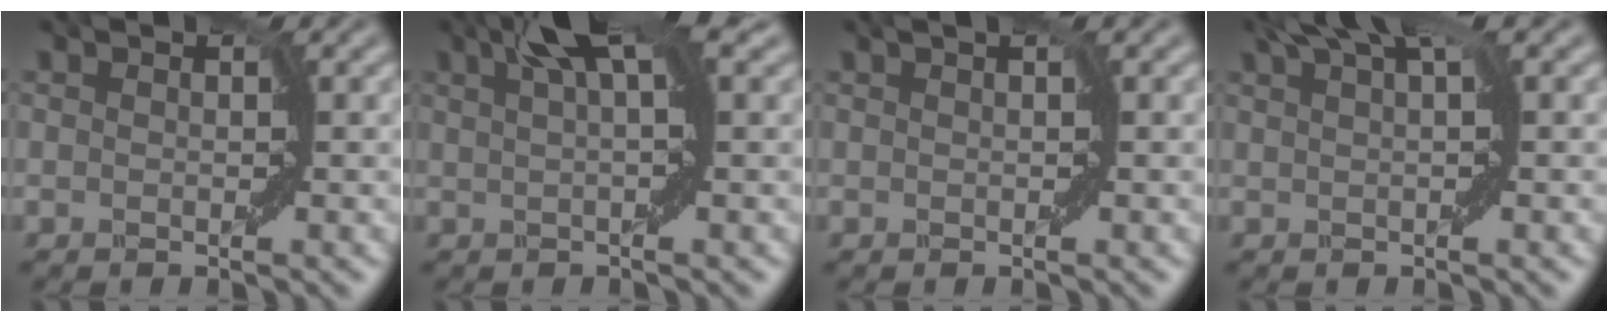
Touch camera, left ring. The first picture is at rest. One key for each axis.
{"total": 4.1, "fx": 1.8, "fy": 0.3, "fz": 3.6, "tx": -0.061, "ty": 0.014, "tz": 0.025}
{"total": 0.6, "fx": 0.3, "fy": 0.0, "fz": 0.6, "tx": -0.008, "ty": 0.003, "tz": 0.002}
{"total": 2.8, "fx": 1.6, "fy": 0.2, "fz": 2.2, "tx": -0.039, "ty": 0.008, "tz": 0.024}